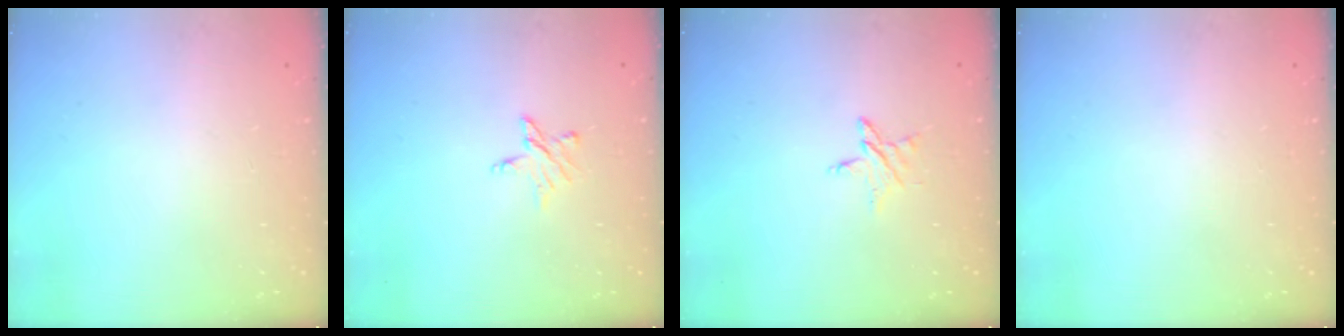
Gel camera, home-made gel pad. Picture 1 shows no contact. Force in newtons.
{"total": 5.8, "press": 5.8, "slide": 0.3}
{"total": 3.5, "press": 3.5, "slide": 0.3}
{"total": 0.0}